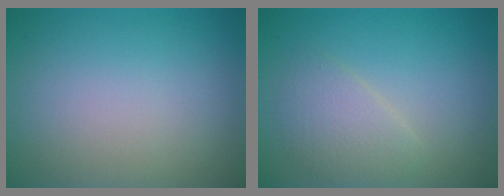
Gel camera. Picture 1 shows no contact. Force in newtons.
{"total": 2.5, "press": 2.5, "slide": 0.1}